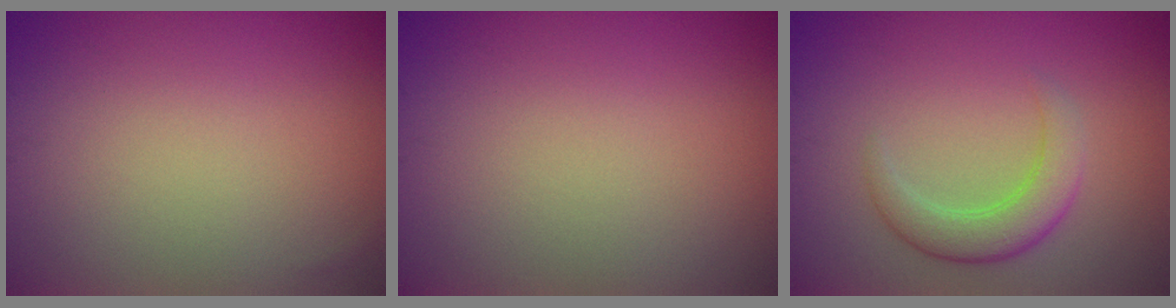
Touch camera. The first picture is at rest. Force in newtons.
{"total": 0.0}
{"total": 3.3, "press": 3.3, "slide": 0.3}